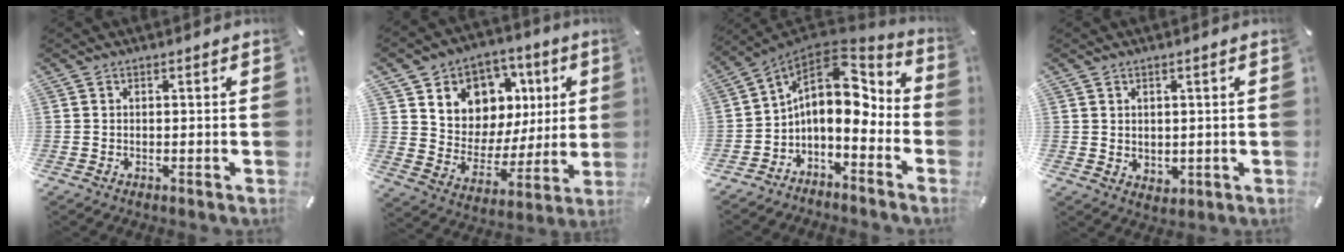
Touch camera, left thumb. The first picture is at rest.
{"total": 9.9, "force": [3.2, 9.2, 1.7], "torque": [-0.026, -0.041, 0.066]}
{"total": 12.6, "force": [1.3, 8.7, 9.0], "torque": [-0.138, -0.024, 0.019]}
{"total": 2.7, "force": [1.8, 2.1, 0.1], "torque": [0.009, -0.011, 0.030]}